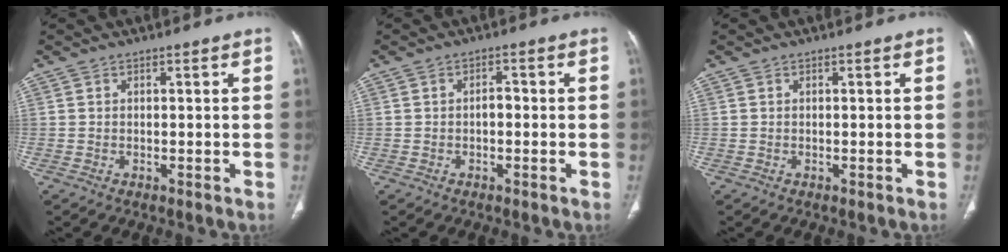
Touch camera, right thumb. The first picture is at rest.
{"total": 1.7, "force": [-0.3, 1.0, 1.4], "torque": [-0.014, 0.008, -0.008]}
{"total": 0.0}